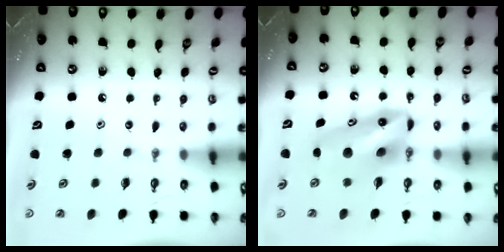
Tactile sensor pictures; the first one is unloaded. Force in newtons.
{"total": 9.8, "press": 9.1, "slide": 3.6}